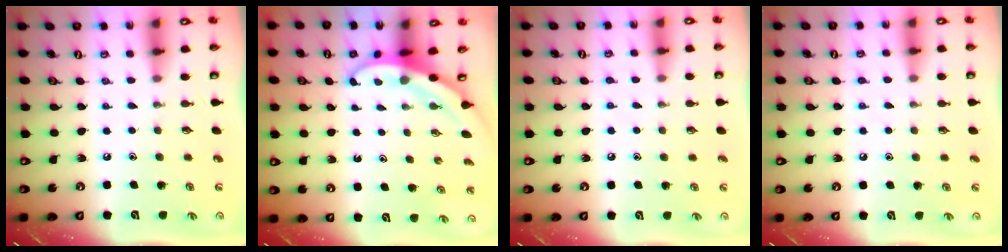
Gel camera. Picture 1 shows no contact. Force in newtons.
{"total": 3.3, "press": 3.3, "slide": 0.1}
{"total": 3.1, "press": 3.0, "slide": 0.9}
{"total": 3.9, "press": 3.9, "slide": 0.4}